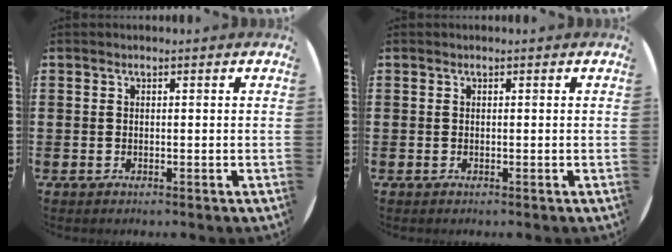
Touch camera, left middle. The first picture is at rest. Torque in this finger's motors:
{"motor_torque": [0.00, 0.00, 0.00, 0.01]}